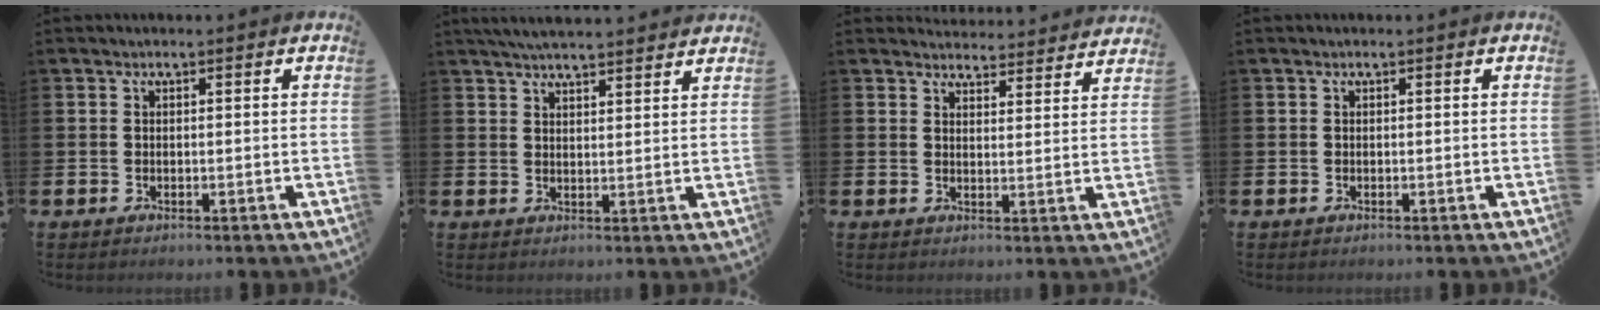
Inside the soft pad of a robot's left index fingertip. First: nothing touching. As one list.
[{"total": 4.2, "force": [4.1, 0.1, 0.9], "torque": [-0.023, -0.016, 0.074]}, {"total": 4.0, "force": [3.9, 0.5, -0.2], "torque": [0.006, -0.032, 0.068]}, {"total": 0.0}]